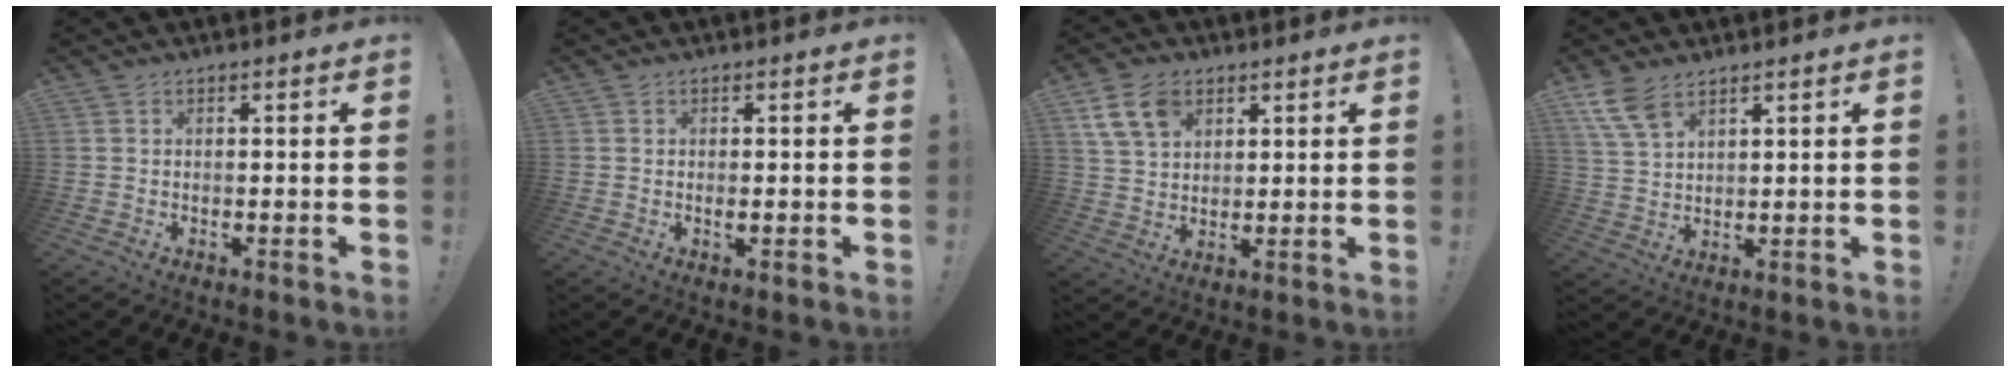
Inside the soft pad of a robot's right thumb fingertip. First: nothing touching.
{"total": 0.8, "force": [0.0, 0.1, 0.8], "torque": [-0.008, -0.005, -0.003]}
{"total": 9.9, "force": [5.2, 6.7, 5.3], "torque": [-0.103, -0.013, 0.103]}
{"total": 7.6, "force": [5.0, 3.7, 4.4], "torque": [-0.084, -0.018, 0.100]}